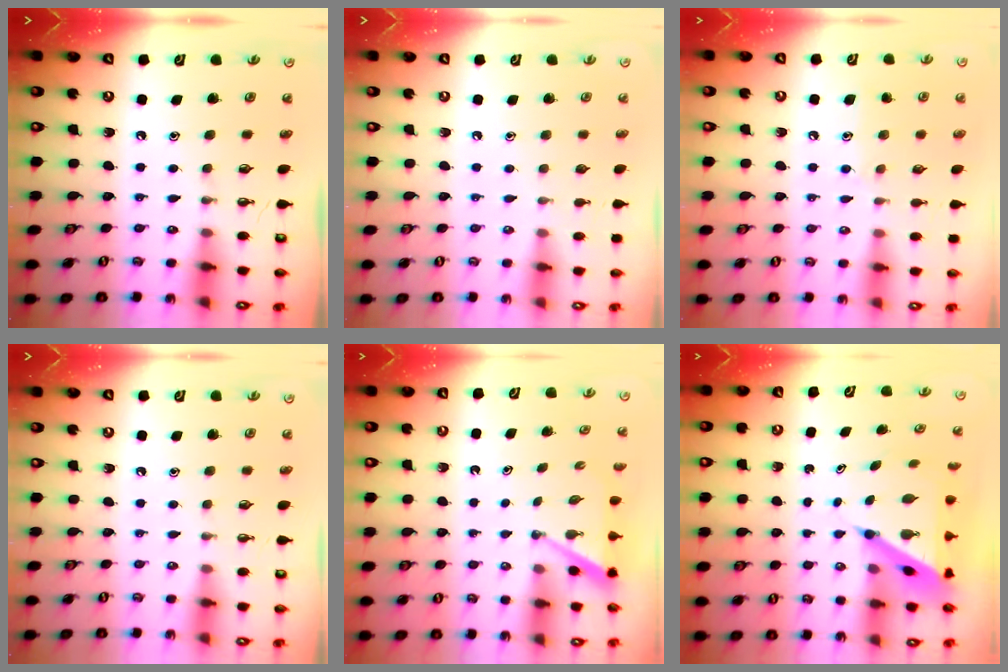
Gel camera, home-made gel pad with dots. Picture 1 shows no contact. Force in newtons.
{"total": 0.0}
{"total": 6.6, "press": 6.6, "slide": 0.1}
{"total": 0.0}
{"total": 2.9, "press": 2.9, "slide": 0.2}
{"total": 7.0, "press": 7.0, "slide": 0.7}